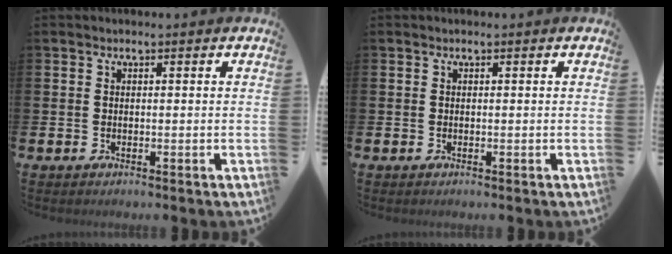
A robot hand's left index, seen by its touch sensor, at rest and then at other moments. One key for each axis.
{"total": 0.0}